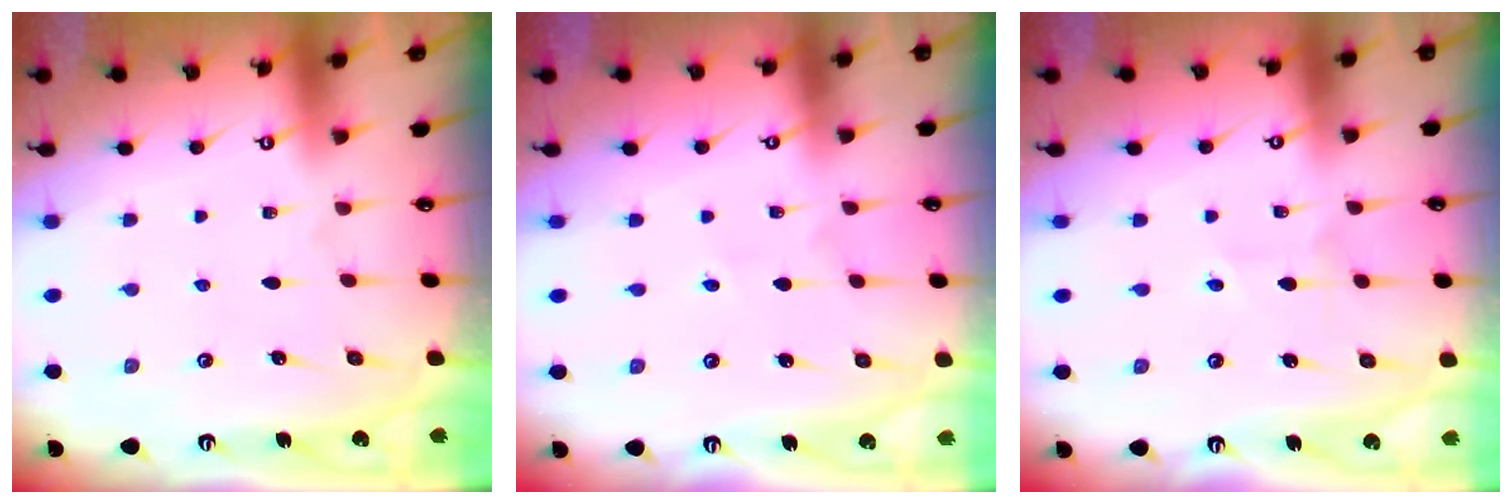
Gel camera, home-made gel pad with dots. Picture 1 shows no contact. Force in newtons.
{"total": 1.7, "press": 1.6, "slide": 0.5}
{"total": 2.0, "press": 1.9, "slide": 0.5}